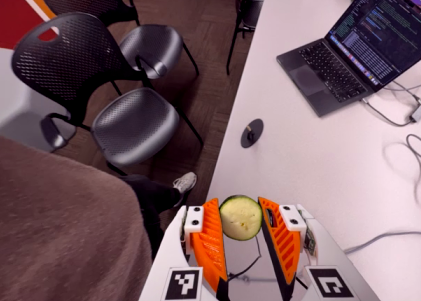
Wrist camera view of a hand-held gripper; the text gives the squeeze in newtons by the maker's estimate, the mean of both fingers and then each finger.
{"total": 8.3, "left": 7.6, "right": 8.9}